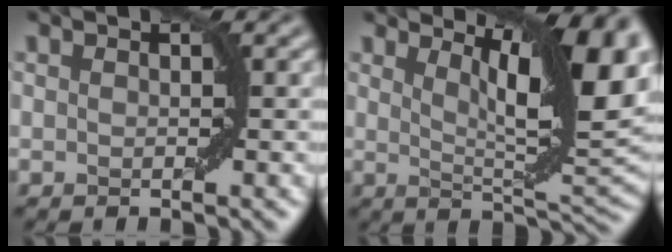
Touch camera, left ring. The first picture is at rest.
{"total": 11.0, "force": [4.6, 2.7, 9.7], "torque": [-0.126, 0.007, 0.080]}